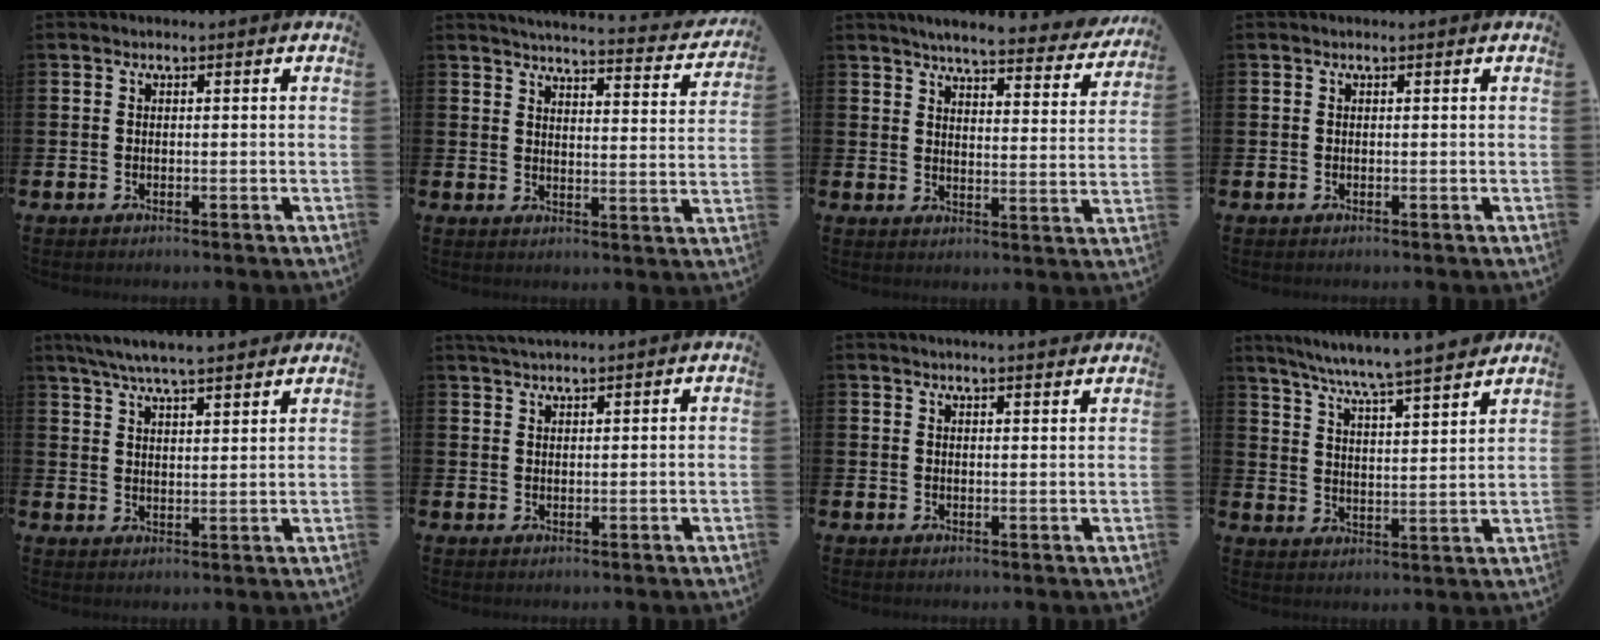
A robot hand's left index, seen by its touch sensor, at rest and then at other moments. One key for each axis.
{"total": 4.4, "fx": 4.3, "fy": 0.2, "fz": 0.9, "tx": -0.023, "ty": -0.038, "tz": 0.068}
{"total": 5.2, "fx": 4.9, "fy": 0.4, "fz": 1.6, "tx": -0.040, "ty": -0.036, "tz": 0.078}
{"total": 0.0}
{"total": 6.2, "fx": 6.0, "fy": 0.2, "fz": 1.8, "tx": -0.058, "ty": -0.025, "tz": 0.108}
{"total": 2.2, "fx": 2.2, "fy": -0.1, "fz": 0.3, "tx": -0.016, "ty": -0.002, "tz": 0.042}
{"total": 2.4, "fx": 2.4, "fy": -0.3, "fz": 0.0, "tx": 0.005, "ty": -0.015, "tz": 0.042}
{"total": 7.5, "fx": 7.1, "fy": -0.5, "fz": 2.2, "tx": -0.073, "ty": -0.053, "tz": 0.123}